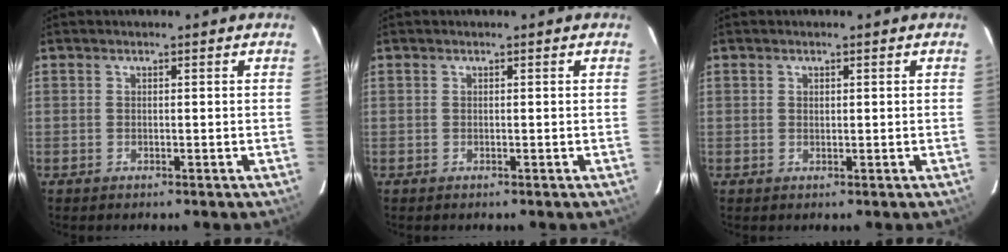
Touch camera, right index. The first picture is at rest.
{"total": 0.0}
{"total": 0.6, "force": [0.3, 0.4, 0.2], "torque": [-0.004, 0.002, 0.005]}